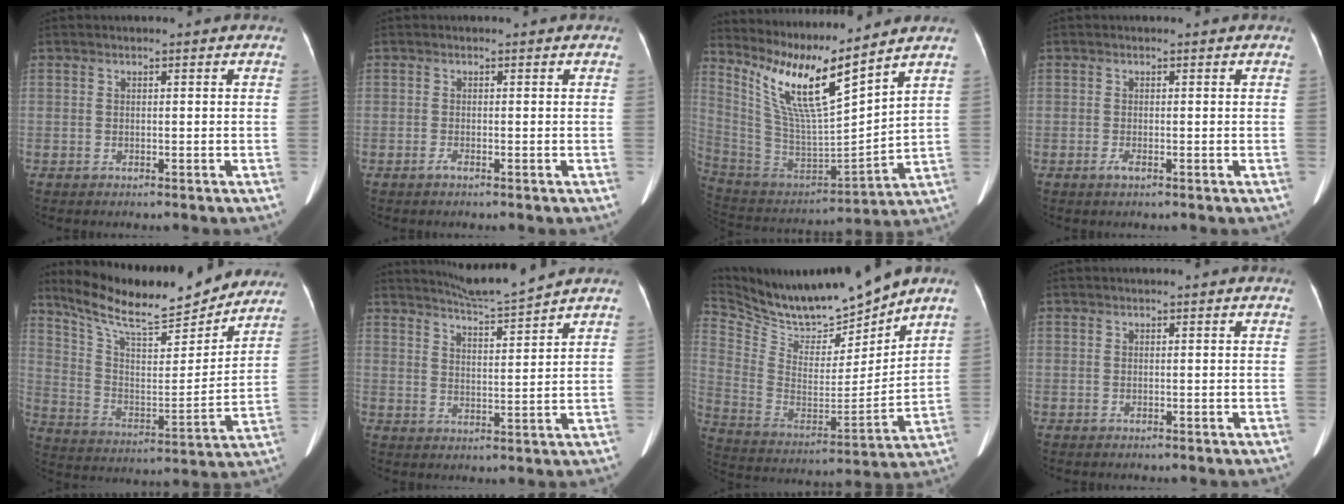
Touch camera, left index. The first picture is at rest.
{"total": 0.5, "force": [-0.3, 0.1, 0.5], "torque": [-0.010, -0.001, -0.006]}
{"total": 15.3, "force": [11.1, 0.8, 10.6], "torque": [-0.217, -0.007, 0.217]}
{"total": 1.0, "force": [-0.2, 0.2, 0.9], "torque": [-0.018, -0.001, -0.005]}
{"total": 21.5, "force": [18.9, 4.2, 9.3], "torque": [-0.157, -0.004, 0.292]}
{"total": 6.8, "force": [6.4, -1.5, 1.4], "torque": [-0.038, -0.012, 0.115]}
{"total": 16.2, "force": [15.1, 2.1, 5.3], "torque": [-0.121, -0.018, 0.282]}
{"total": 0.0}